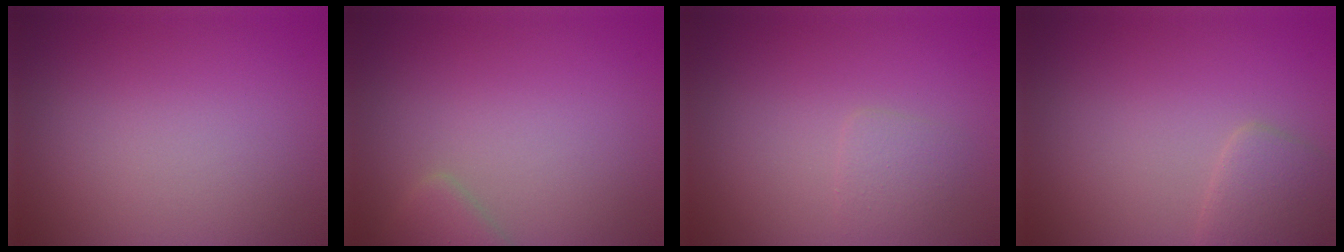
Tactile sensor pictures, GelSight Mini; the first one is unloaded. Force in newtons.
{"total": 2.0, "press": 2.0, "slide": 0.2}
{"total": 1.3, "press": 1.3, "slide": 0.0}
{"total": 2.2, "press": 2.2, "slide": 0.1}